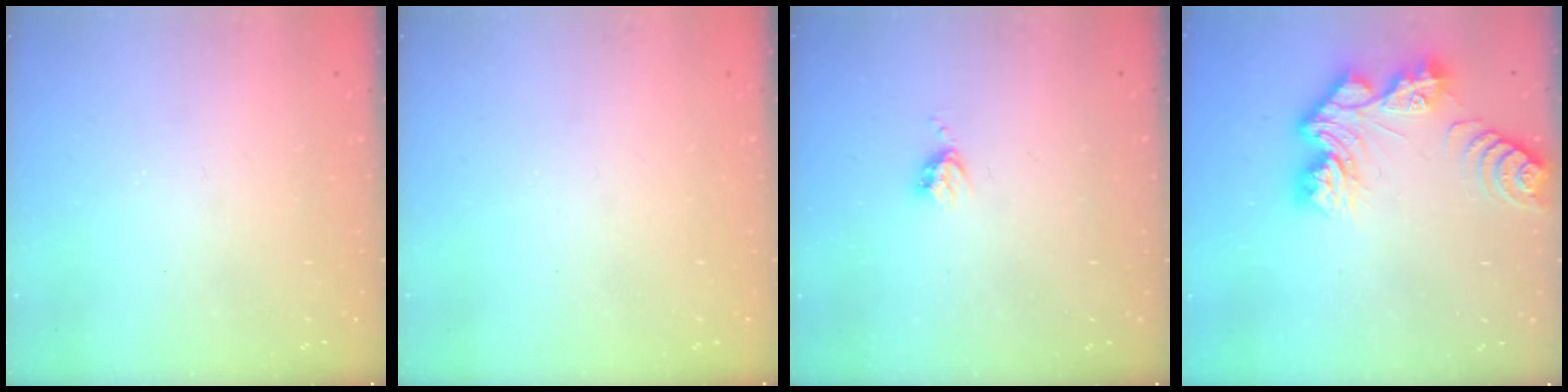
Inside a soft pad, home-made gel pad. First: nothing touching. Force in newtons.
{"total": 0.0}
{"total": 3.8, "press": 3.8, "slide": 0.5}
{"total": 13.2, "press": 13.2, "slide": 1.2}